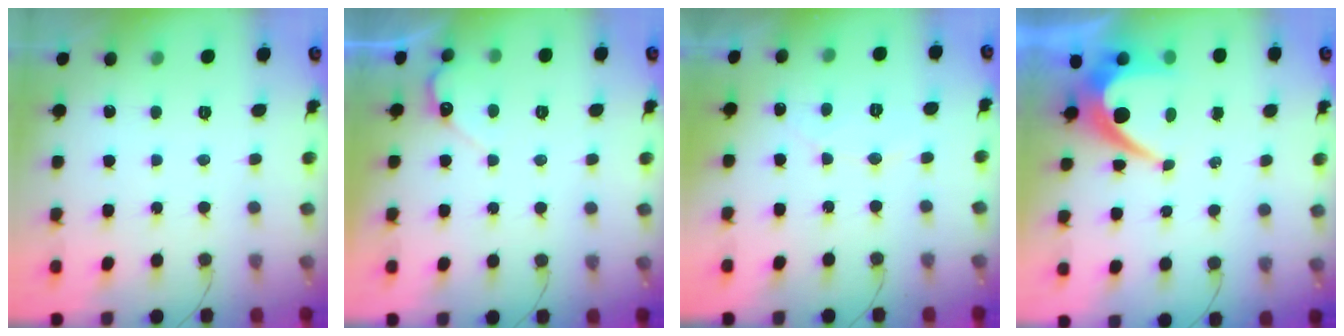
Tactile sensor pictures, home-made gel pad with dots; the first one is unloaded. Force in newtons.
{"total": 4.9, "press": 4.9, "slide": 0.3}
{"total": 3.7, "press": 3.7, "slide": 0.3}
{"total": 8.5, "press": 8.5, "slide": 0.7}